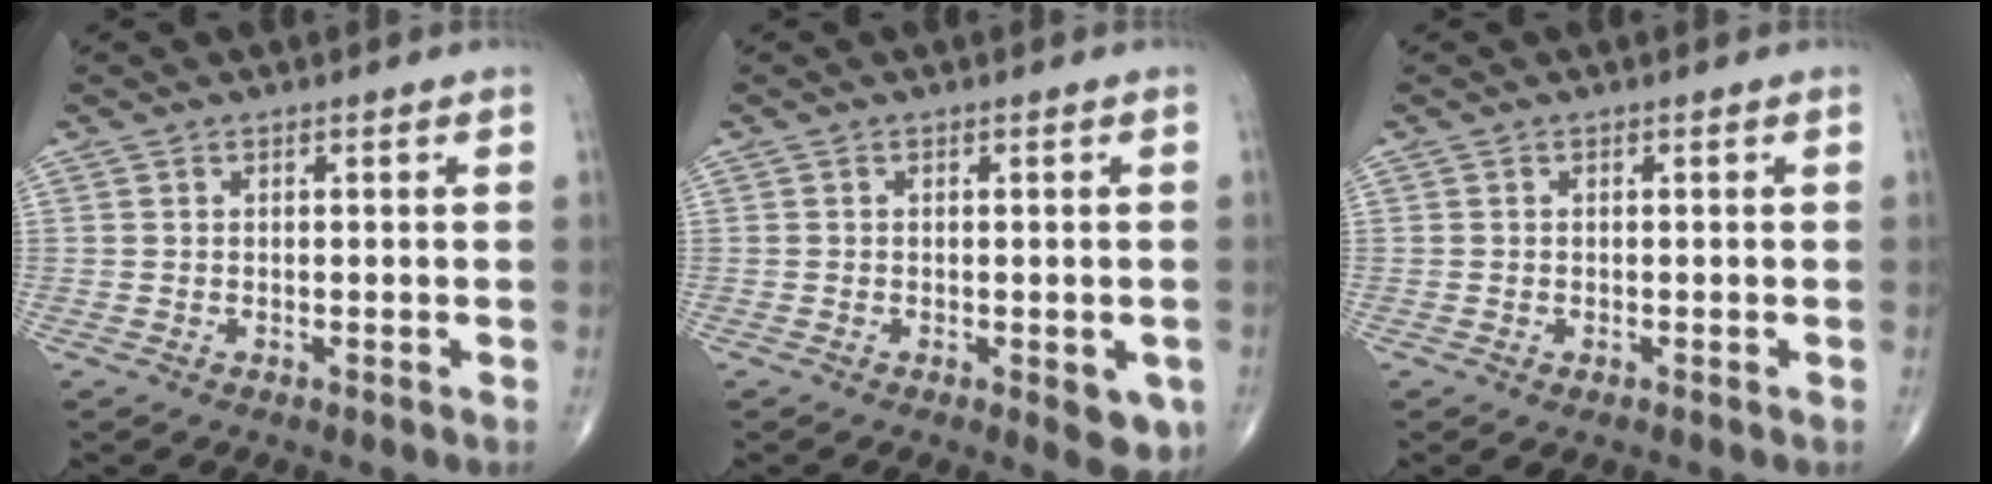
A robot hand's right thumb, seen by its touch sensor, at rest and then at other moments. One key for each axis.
{"total": 4.8, "fx": -1.6, "fy": 1.9, "fz": 4.0, "tx": -0.029, "ty": -0.006, "tz": -0.017}
{"total": 1.1, "fx": -0.5, "fy": 0.6, "fz": 0.7, "tx": -0.006, "ty": -0.001, "tz": -0.004}